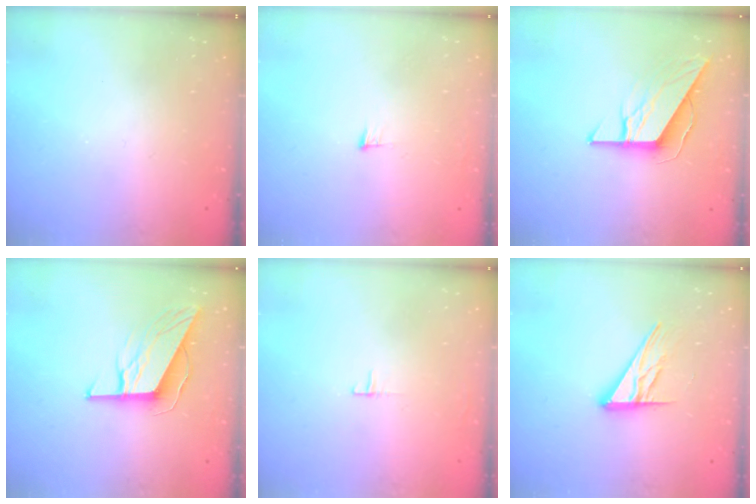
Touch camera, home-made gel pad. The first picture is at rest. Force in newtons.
{"total": 5.2, "press": 5.0, "slide": 1.3}
{"total": 8.8, "press": 8.8, "slide": 0.5}
{"total": 9.7, "press": 9.5, "slide": 1.9}
{"total": 3.6, "press": 3.5, "slide": 0.3}
{"total": 12.6, "press": 12.5, "slide": 1.1}